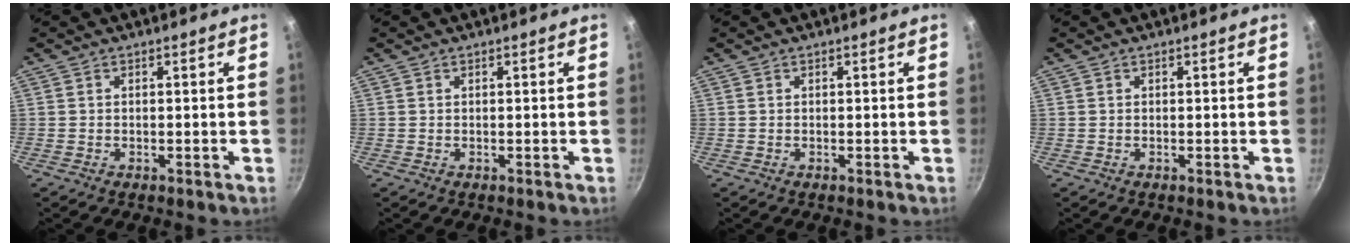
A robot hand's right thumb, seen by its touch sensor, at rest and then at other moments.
{"total": 0.0}
{"total": 0.0}
{"total": 0.0}